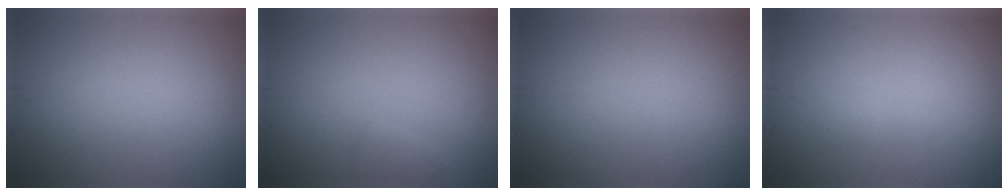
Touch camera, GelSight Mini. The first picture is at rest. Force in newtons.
{"total": 0.9, "press": 0.9, "slide": 0.0}
{"total": 0.0}
{"total": 0.5, "press": 0.5, "slide": 0.0}